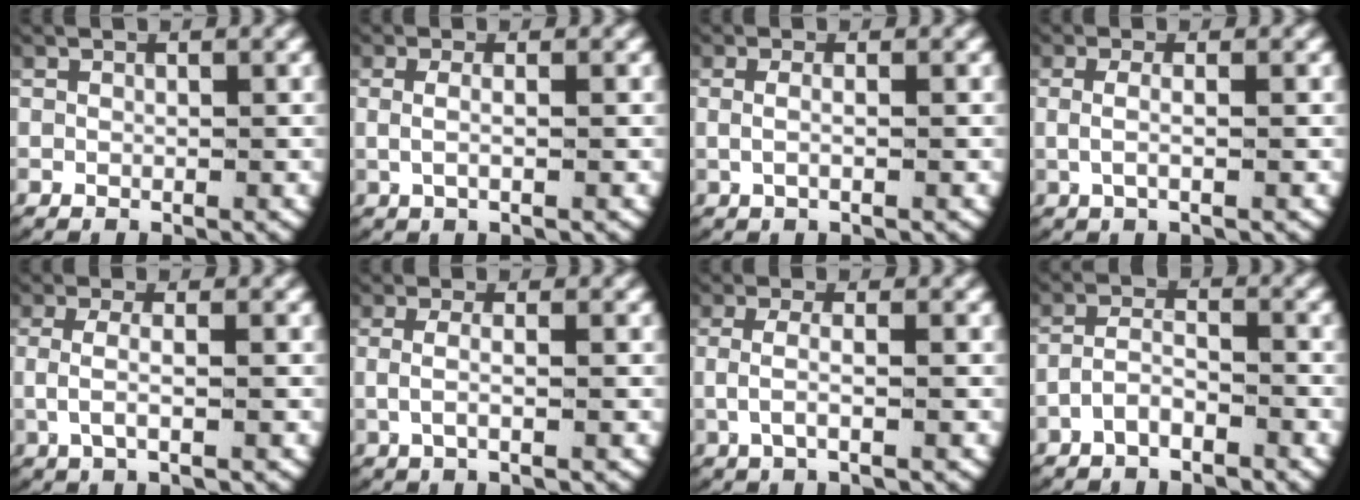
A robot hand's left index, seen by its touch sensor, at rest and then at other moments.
{"total": 2.0, "force": [-0.1, 0.6, 1.9], "torque": [-0.048, -0.007, 0.001]}
{"total": 1.7, "force": [-0.2, 0.4, 1.6], "torque": [-0.040, -0.006, -0.002]}
{"total": 2.3, "force": [-0.2, 0.7, 2.2], "torque": [-0.053, -0.006, 0.000]}
{"total": 3.3, "force": [-0.2, 1.3, 3.1], "torque": [-0.071, -0.004, 0.000]}
{"total": 2.6, "force": [-0.3, 0.9, 2.4], "torque": [-0.058, -0.006, -0.002]}
{"total": 3.1, "force": [-0.3, 1.2, 2.8], "torque": [-0.067, -0.005, -0.004]}
{"total": 3.1, "force": [-2.2, 1.6, 1.5], "torque": [-0.031, -0.007, -0.038]}